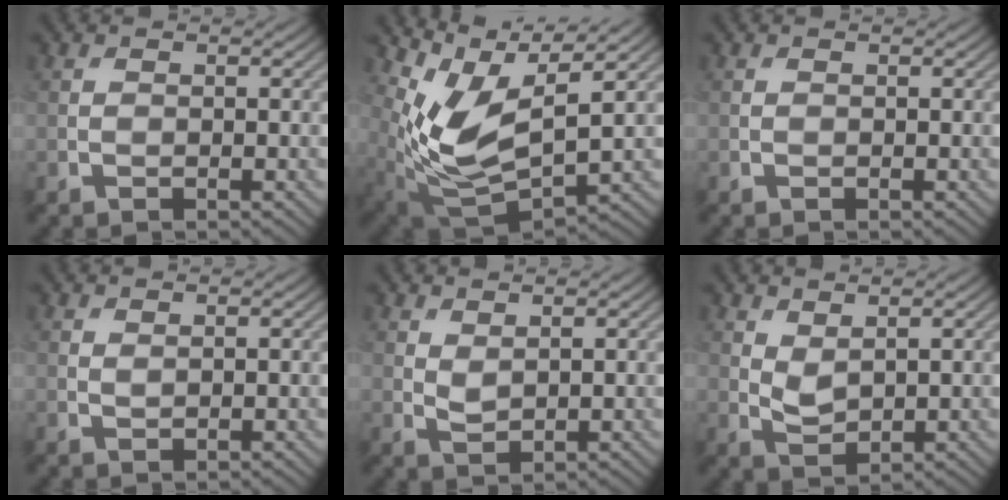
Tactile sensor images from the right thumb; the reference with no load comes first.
{"total": 9.7, "force": [4.0, 4.1, 7.8], "torque": [-0.181, -0.004, 0.083]}
{"total": 0.0}
{"total": 0.5, "force": [0.5, 0.1, 0.3], "torque": [-0.007, -0.002, 0.010]}
{"total": 1.8, "force": [1.2, 0.7, 1.1], "torque": [-0.029, -0.005, 0.027]}
{"total": 2.6, "force": [1.4, 1.3, 1.7], "torque": [-0.043, -0.005, 0.033]}